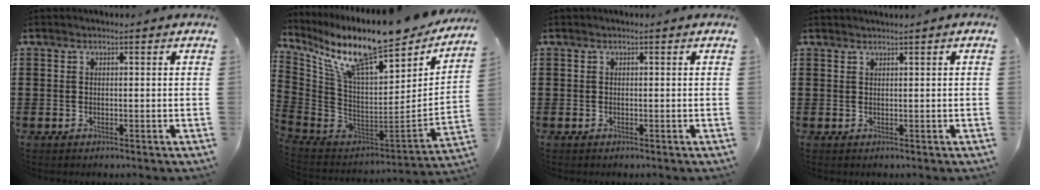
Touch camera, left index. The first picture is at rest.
{"total": 13.4, "force": [10.4, 2.1, 8.1], "torque": [-0.172, -0.081, 0.176]}
{"total": 0.0}
{"total": 0.5, "force": [0.5, -0.2, 0.2], "torque": [-0.003, -0.003, 0.010]}